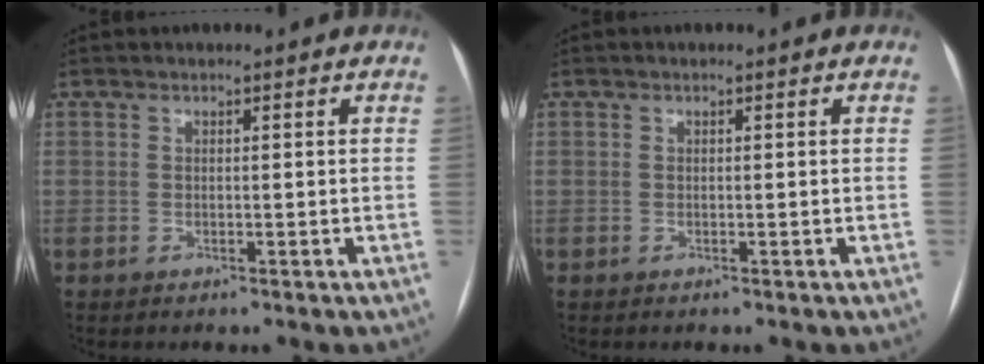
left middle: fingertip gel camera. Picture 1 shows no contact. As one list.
[{"total": 0.0}]